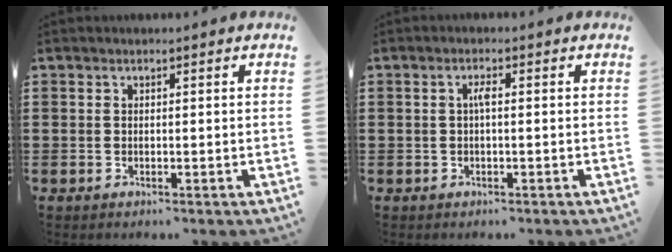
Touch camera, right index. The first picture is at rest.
{"total": 1.7, "force": [-0.1, 0.3, 1.7], "torque": [-0.033, 0.003, -0.003]}